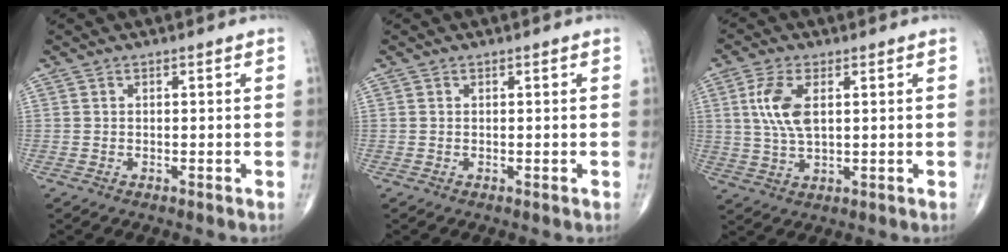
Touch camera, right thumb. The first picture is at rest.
{"total": 0.0}
{"total": 7.8, "force": [1.9, 3.7, 6.6], "torque": [-0.142, -0.005, 0.038]}